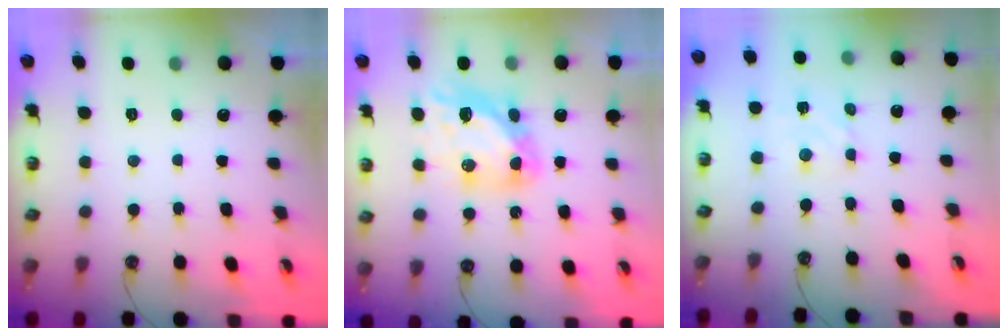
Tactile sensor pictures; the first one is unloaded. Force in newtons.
{"total": 12.9, "press": 12.8, "slide": 1.4}
{"total": 2.7, "press": 2.6, "slide": 0.4}